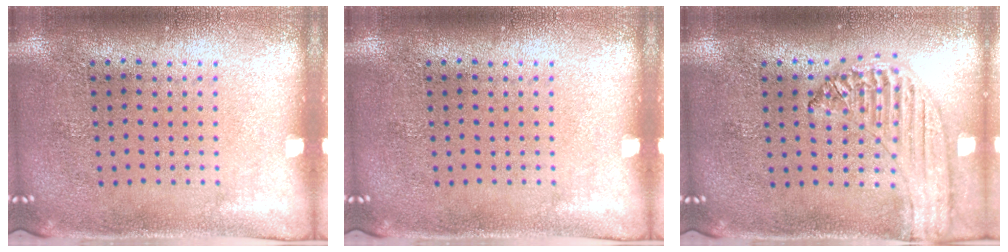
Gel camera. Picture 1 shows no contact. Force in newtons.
{"total": 0.0}
{"total": 1.3, "press": 1.3, "slide": 0.2}